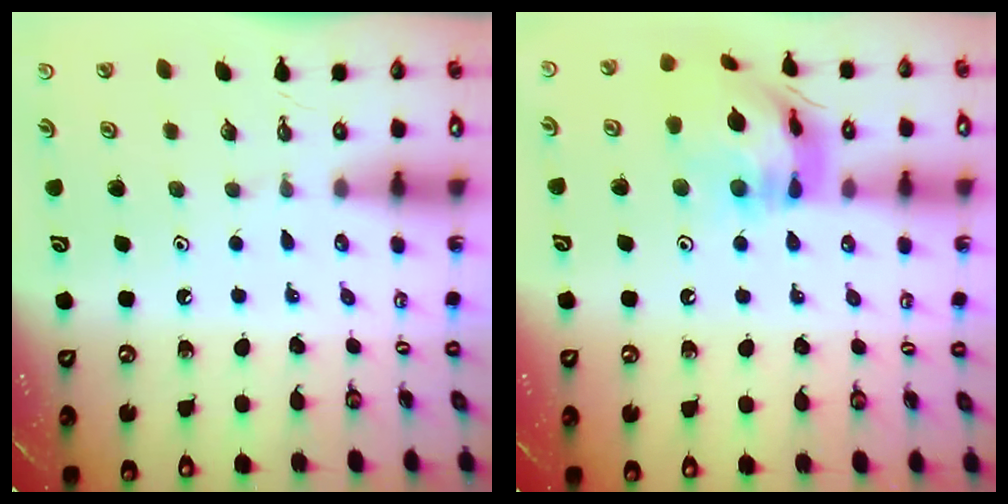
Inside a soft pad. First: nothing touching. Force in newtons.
{"total": 16.3, "press": 16.2, "slide": 1.8}